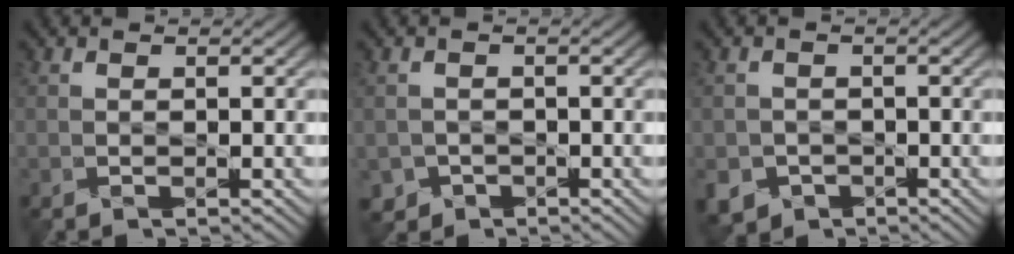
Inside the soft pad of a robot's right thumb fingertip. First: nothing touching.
{"total": 2.1, "force": [-1.2, 1.7, 0.2], "torque": [-0.003, -0.009, -0.025]}
{"total": 3.8, "force": [-2.0, 3.1, 0.9], "torque": [-0.023, -0.010, -0.037]}